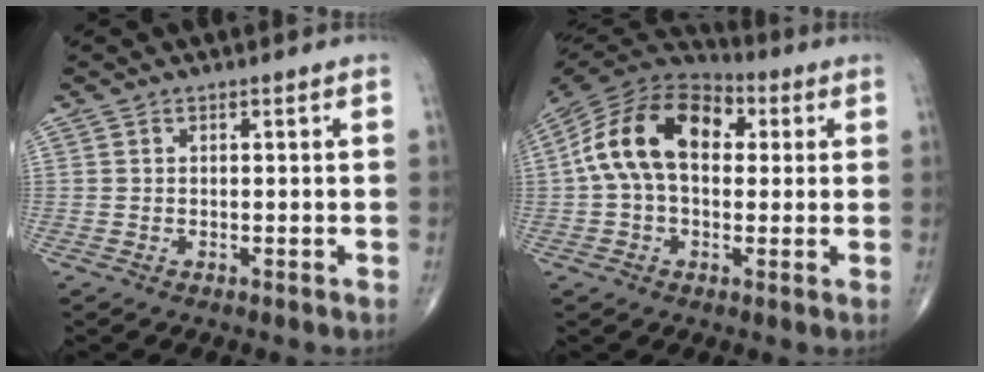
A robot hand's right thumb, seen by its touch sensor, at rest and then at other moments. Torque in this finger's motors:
{"motor_torque": [0.43, 0.56, 1.27, -0.20, 0.43]}